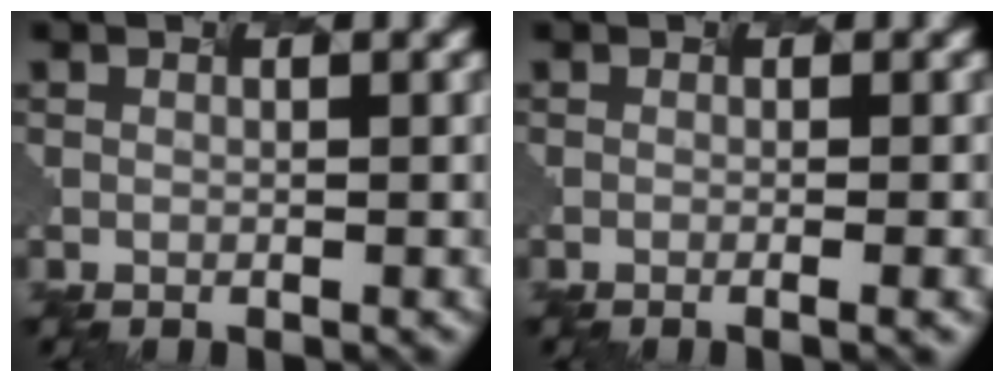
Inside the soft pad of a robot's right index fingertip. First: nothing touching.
{"total": 2.1, "force": [-0.6, 0.5, 1.9], "torque": [-0.015, 0.005, -0.004]}